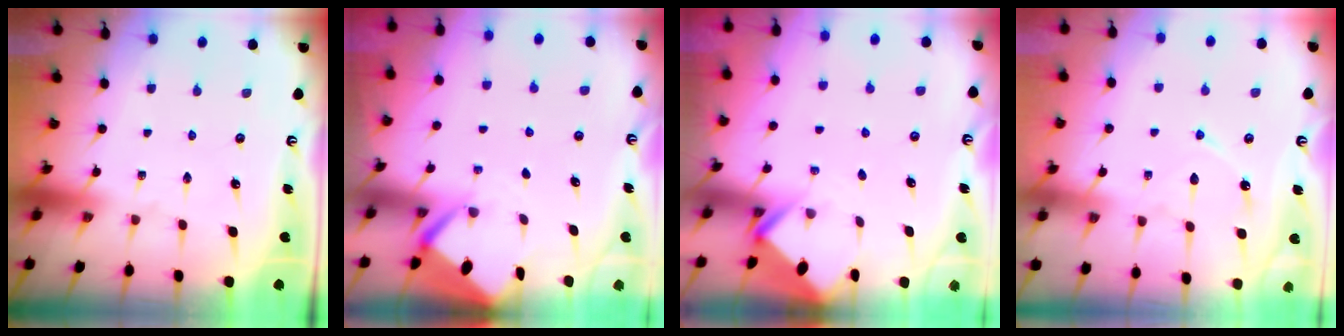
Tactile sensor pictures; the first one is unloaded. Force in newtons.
{"total": 2.7, "press": 2.7, "slide": 0.3}
{"total": 2.9, "press": 2.9, "slide": 0.2}
{"total": 7.0, "press": 7.0, "slide": 0.7}